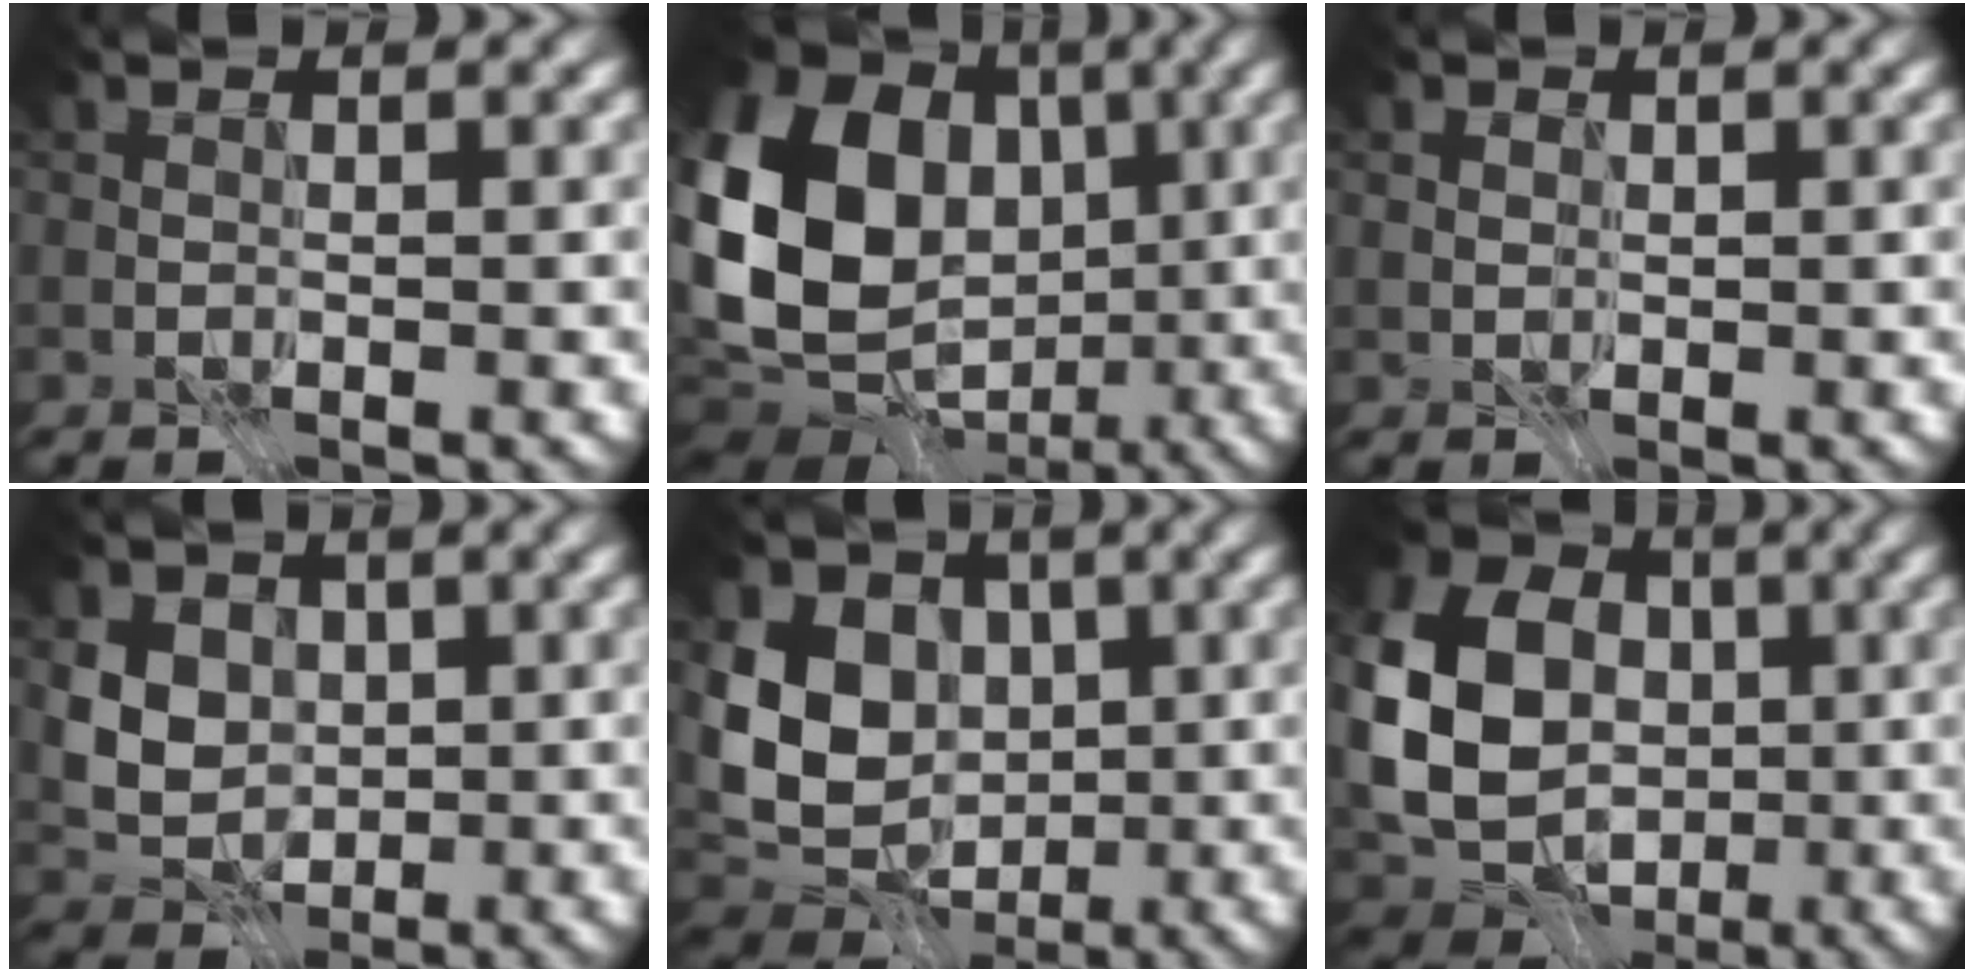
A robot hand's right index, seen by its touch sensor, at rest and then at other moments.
{"total": 18.1, "force": [-0.1, 14.1, 11.3], "torque": [-0.239, 0.008, 0.005]}
{"total": 1.0, "force": [0.2, 0.9, 0.4], "torque": [-0.009, -0.002, 0.006]}
{"total": 4.9, "force": [0.7, 4.1, 2.7], "torque": [-0.051, 0.005, 0.001]}
{"total": 10.0, "force": [0.4, 7.8, 6.2], "torque": [-0.123, -0.002, -0.007]}
{"total": 13.2, "force": [-0.6, 10.4, 8.0], "torque": [-0.186, -0.007, -0.019]}